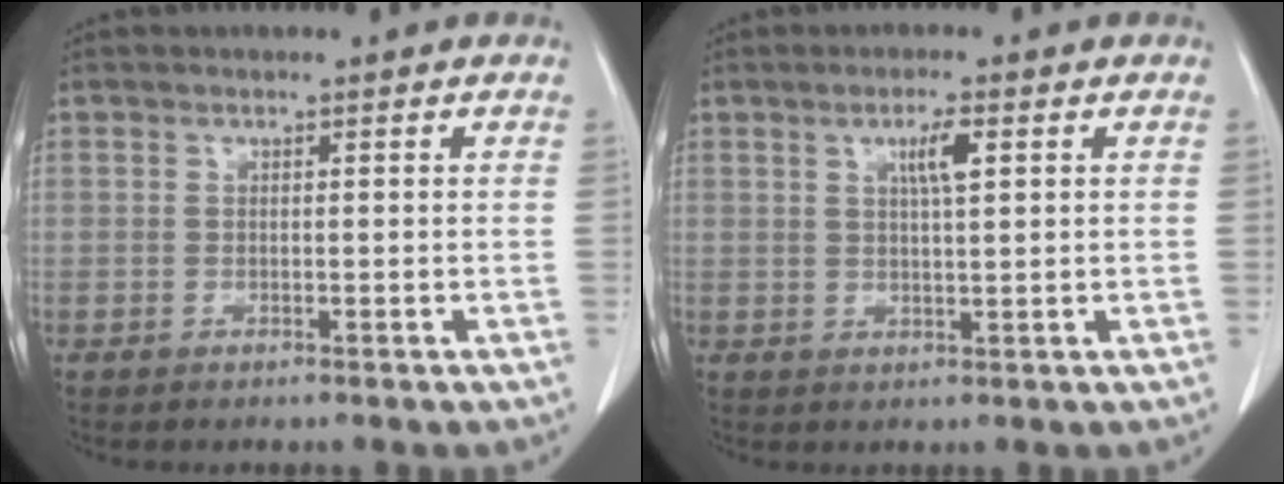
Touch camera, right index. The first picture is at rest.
{"total": 3.6, "force": [1.4, 0.3, 3.3], "torque": [-0.057, 0.000, 0.023]}